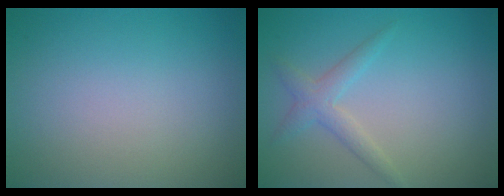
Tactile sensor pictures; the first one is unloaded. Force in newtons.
{"total": 2.0, "press": 2.0, "slide": 0.1}